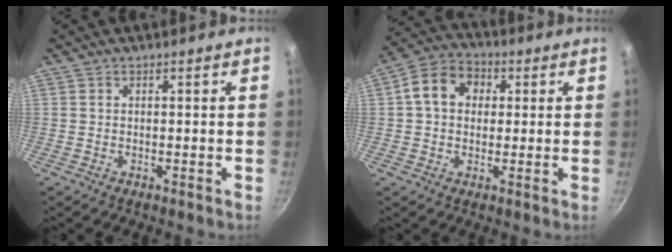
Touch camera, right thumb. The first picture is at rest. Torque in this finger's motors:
{"motor_torque": [0.10, 2.27, 1.06, -0.12, 0.05]}